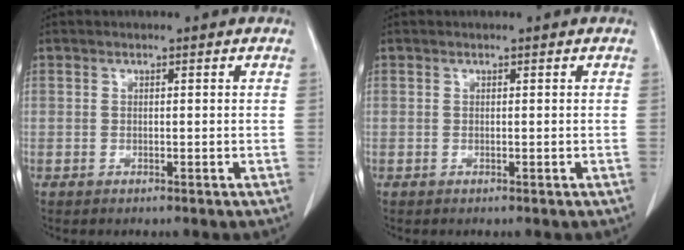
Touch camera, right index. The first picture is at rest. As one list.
[{"total": 0.0}]